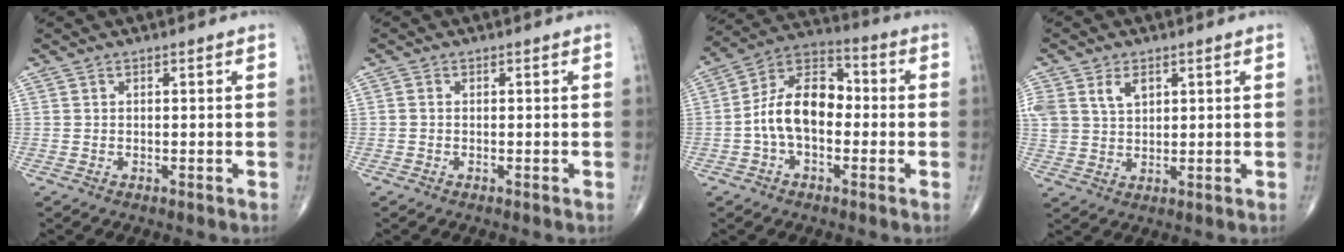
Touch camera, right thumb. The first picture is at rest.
{"total": 0.5, "force": [-0.1, 0.4, 0.4], "torque": [-0.006, 0.000, -0.006]}
{"total": 12.8, "force": [-1.4, 7.9, 10.0], "torque": [-0.164, 0.042, -0.037]}
{"total": 7.9, "force": [3.3, 5.4, 4.7], "torque": [-0.093, -0.004, 0.072]}